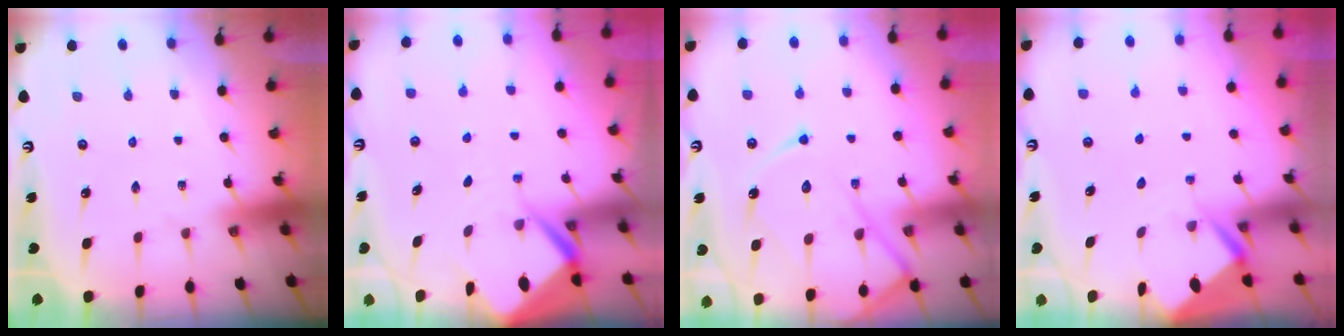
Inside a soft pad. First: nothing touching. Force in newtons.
{"total": 6.0, "press": 6.0, "slide": 0.6}
{"total": 14.6, "press": 14.5, "slide": 1.5}
{"total": 3.4, "press": 3.4, "slide": 0.4}